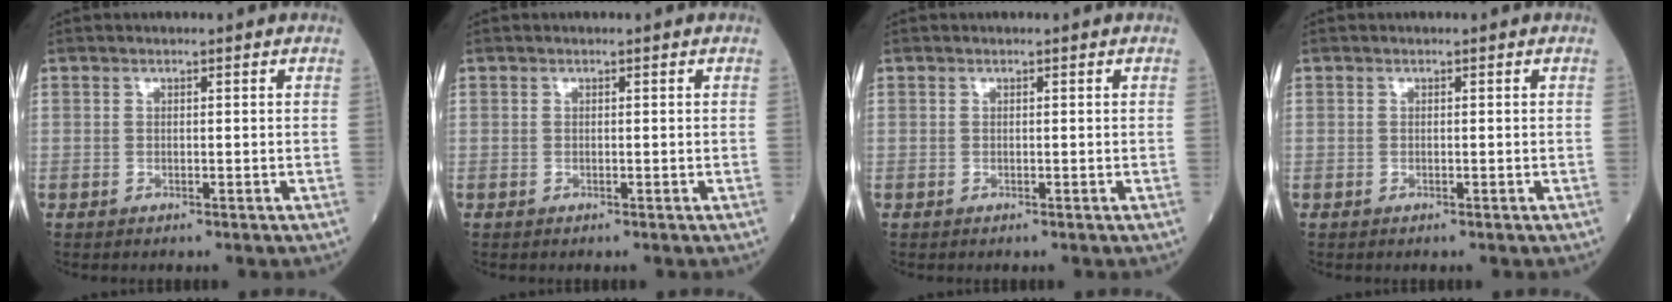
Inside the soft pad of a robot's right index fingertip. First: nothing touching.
{"total": 0.0}
{"total": 0.0}
{"total": 0.0}